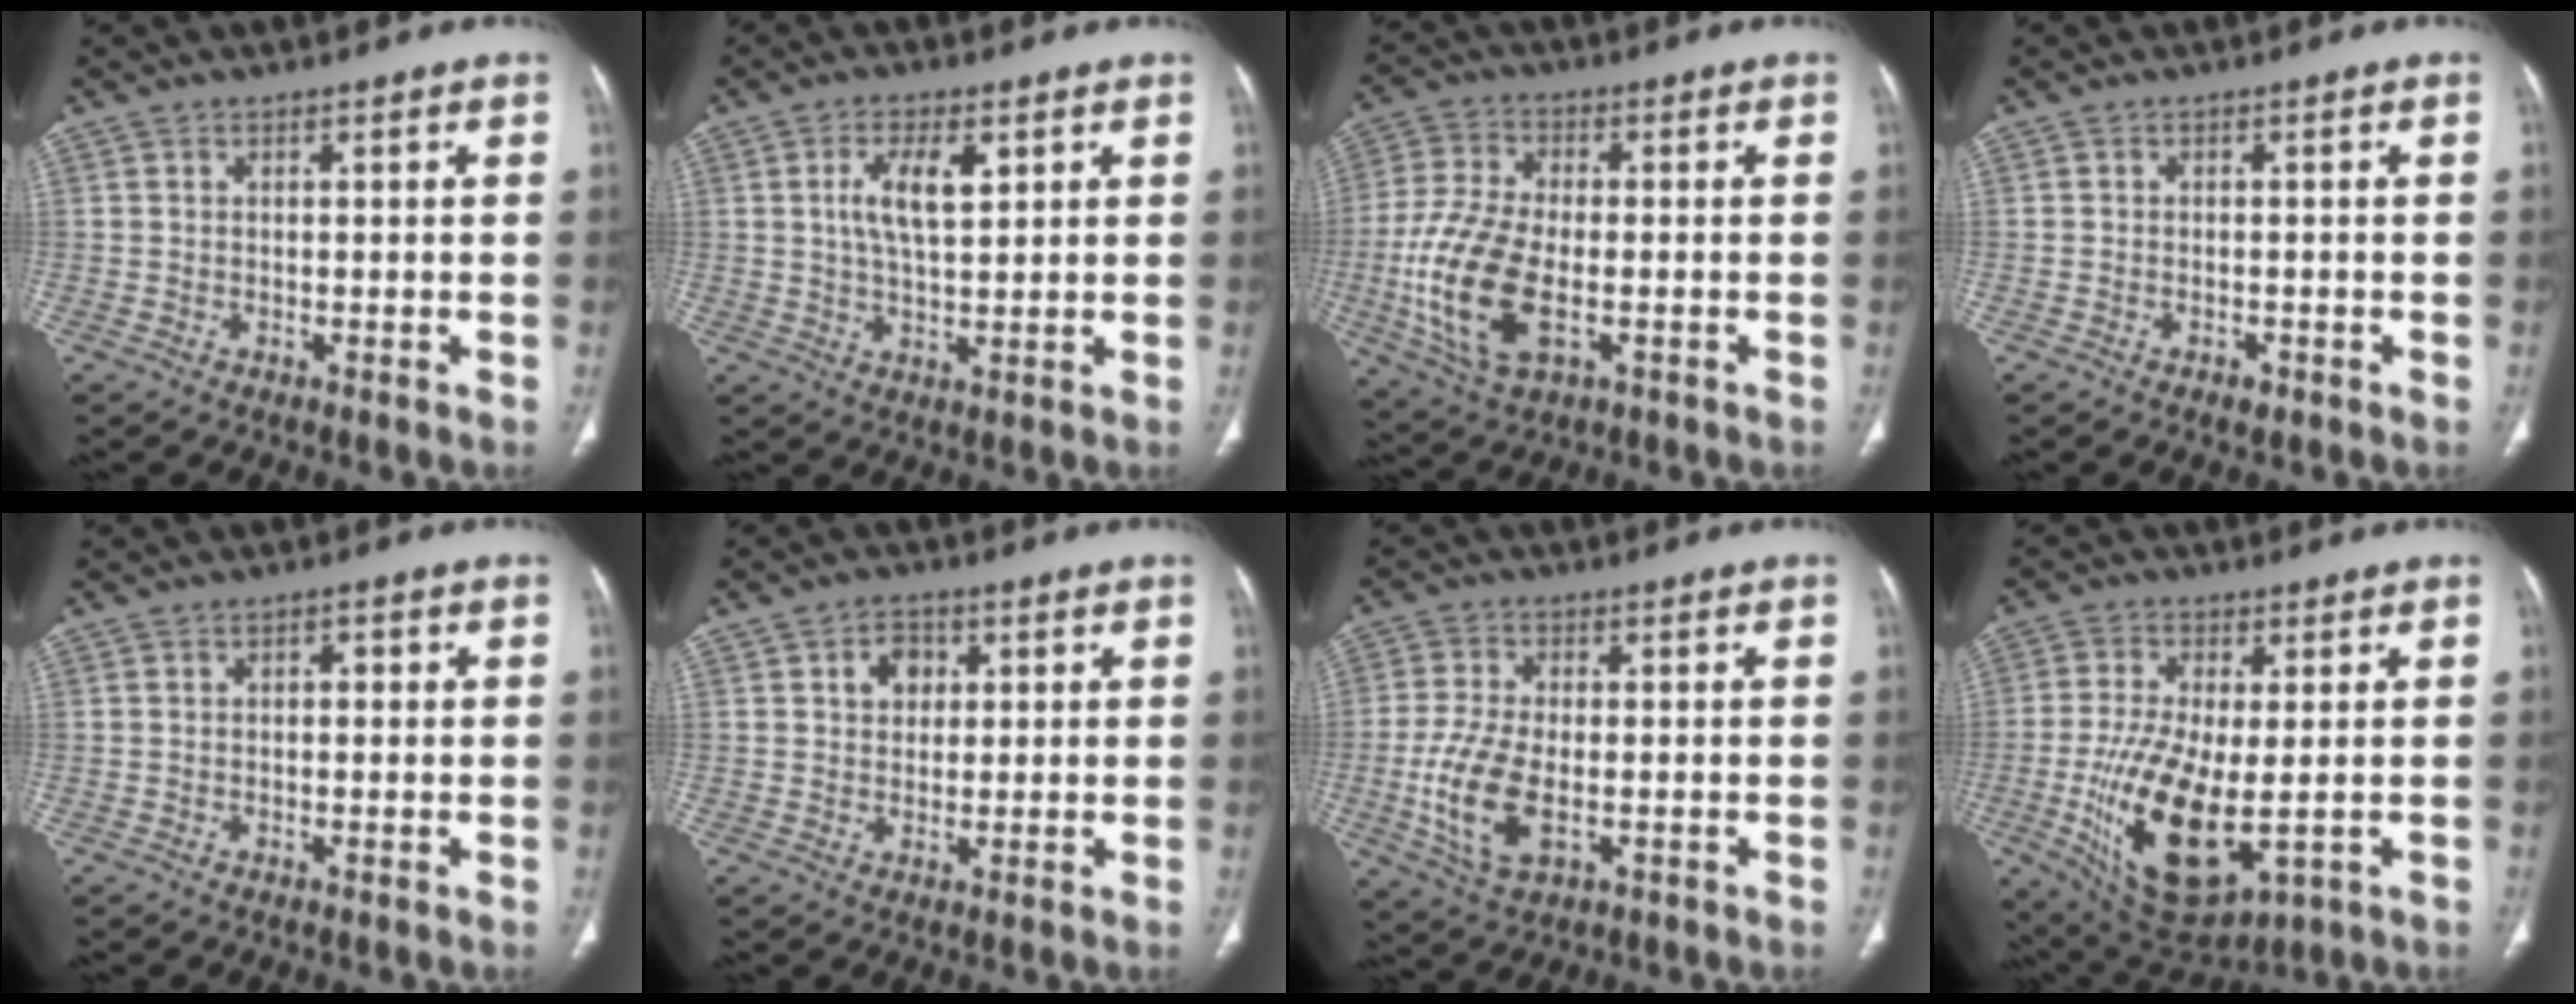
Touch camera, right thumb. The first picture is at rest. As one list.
[{"total": 7.1, "force": [2.2, 3.1, 6.0], "torque": [-0.109, -0.006, 0.043]}, {"total": 15.1, "force": [-3.3, 7.7, 12.6], "torque": [-0.273, 0.003, -0.056]}, {"total": 1.2, "force": [-0.8, 0.6, 0.7], "torque": [-0.009, 0.003, -0.010]}, {"total": 1.5, "force": [0.3, 0.9, 1.2], "torque": [-0.017, 0.005, 0.002]}, {"total": 4.6, "force": [1.4, 3.6, 2.5], "torque": [-0.016, 0.001, 0.020]}, {"total": 10.7, "force": [-2.4, 5.6, 8.9], "torque": [-0.189, -0.003, -0.040]}, {"total": 16.3, "force": [-3.2, 7.0, 14.4], "torque": [-0.272, -0.021, -0.036]}]